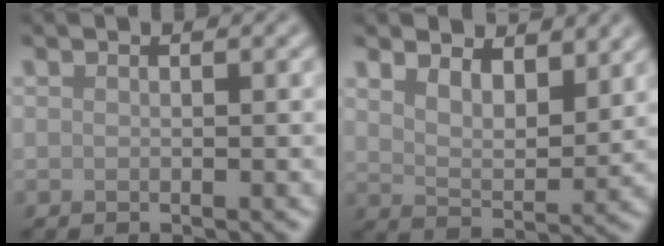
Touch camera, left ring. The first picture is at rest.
{"total": 4.6, "force": [3.3, 2.0, 2.6], "torque": [-0.051, -0.004, 0.051]}